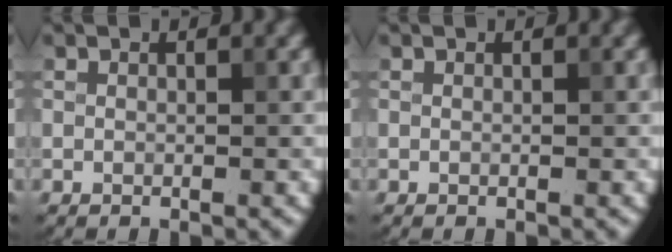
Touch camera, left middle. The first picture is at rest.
{"total": 0.0}